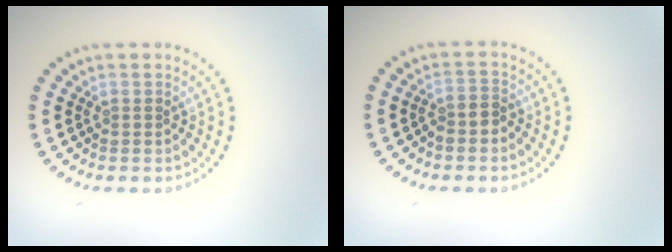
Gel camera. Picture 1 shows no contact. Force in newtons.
{"total": 1.5, "press": 1.1, "slide": 1.0}